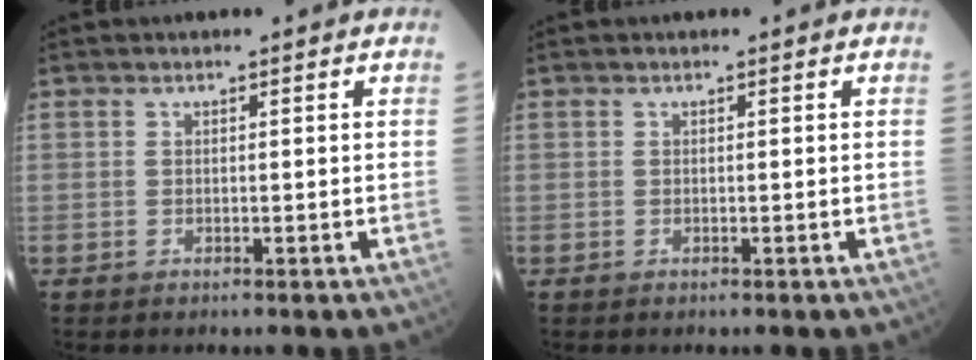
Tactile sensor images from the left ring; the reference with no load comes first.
{"total": 0.0}